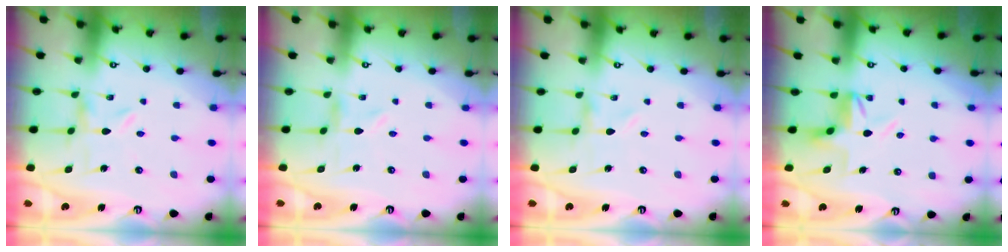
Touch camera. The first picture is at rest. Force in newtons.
{"total": 0.0}
{"total": 0.0}
{"total": 4.2, "press": 3.9, "slide": 1.8}